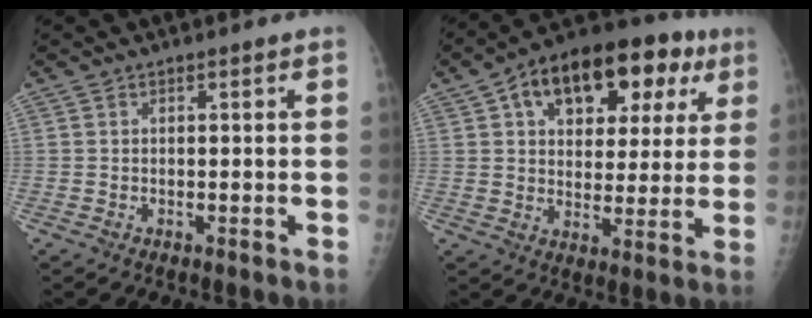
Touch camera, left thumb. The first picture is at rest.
{"total": 21.2, "force": [9.1, 12.2, 14.7], "torque": [-0.169, 0.018, 0.130]}